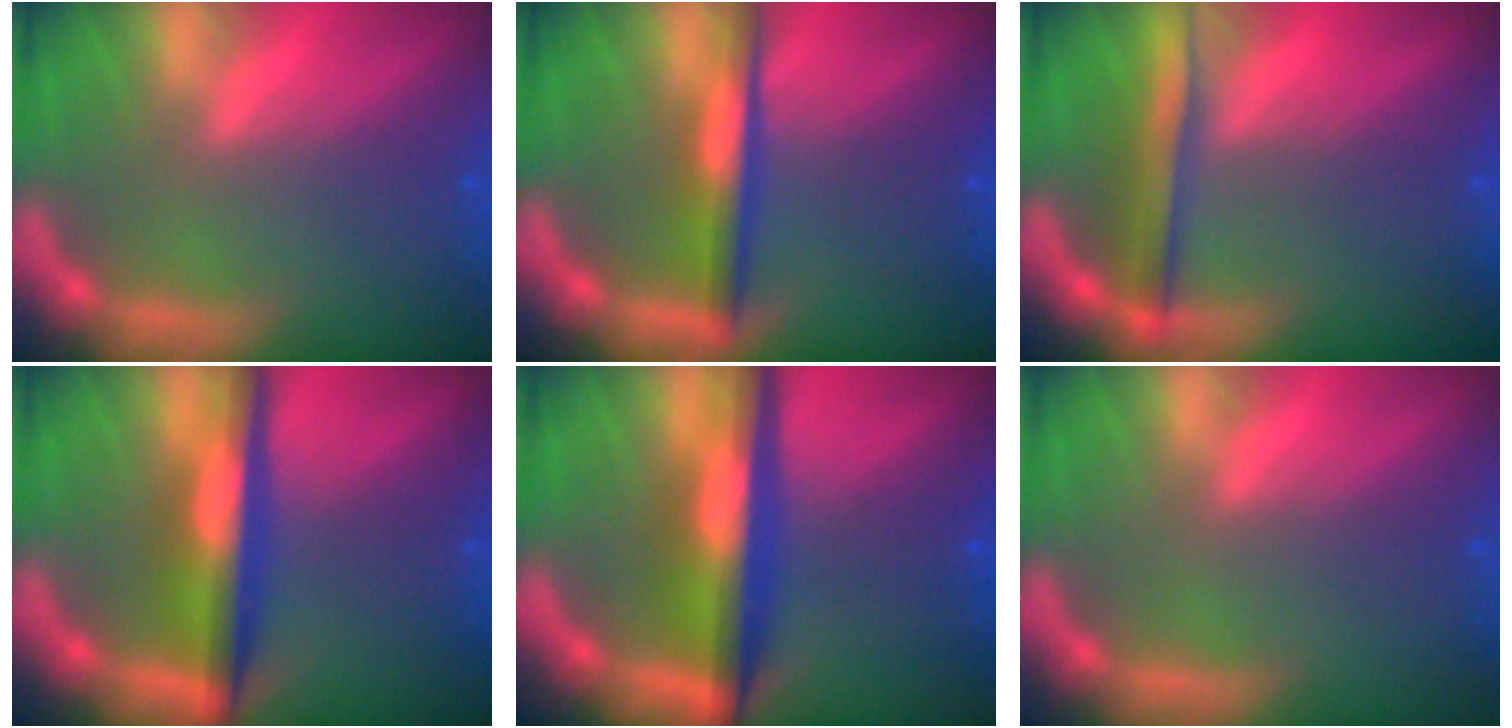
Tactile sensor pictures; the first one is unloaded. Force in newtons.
{"total": 4.0}
{"total": 4.0}
{"total": 6.0}
{"total": 7.1}
{"total": 0.0}